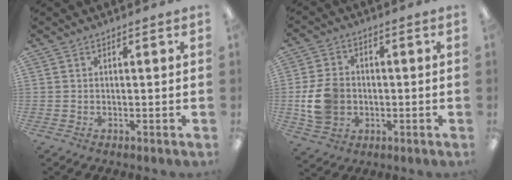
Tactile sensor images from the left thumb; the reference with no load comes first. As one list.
[{"total": 10.0, "force": [-1.2, 8.0, 5.8], "torque": [-0.127, 0.017, -0.018]}]